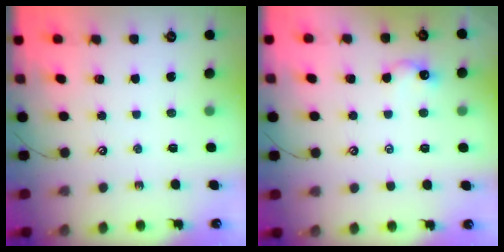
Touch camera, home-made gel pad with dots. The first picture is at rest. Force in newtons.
{"total": 1.6, "press": 1.5, "slide": 0.6}